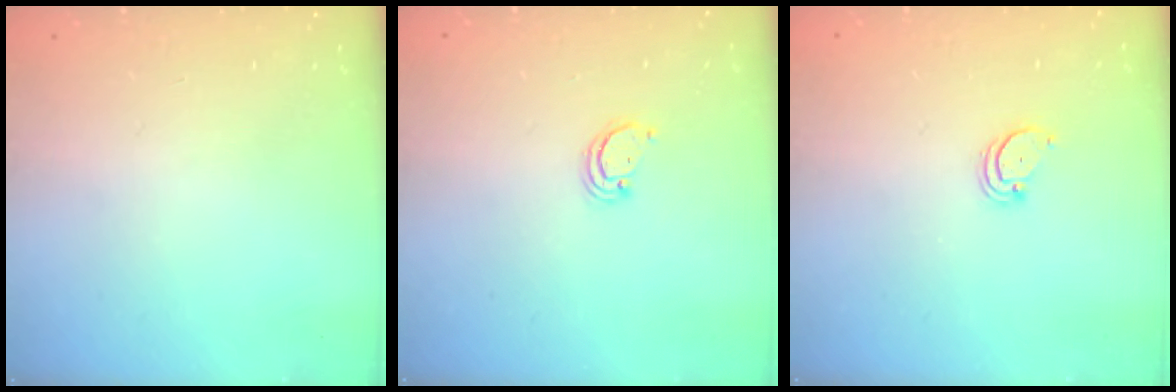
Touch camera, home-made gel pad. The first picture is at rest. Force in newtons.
{"total": 2.4, "press": 2.4, "slide": 0.2}
{"total": 2.0, "press": 2.0, "slide": 0.2}